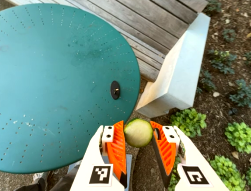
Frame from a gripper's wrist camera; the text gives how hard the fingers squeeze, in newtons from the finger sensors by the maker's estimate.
{"total": 10.8, "left": 10.6, "right": 10.9}